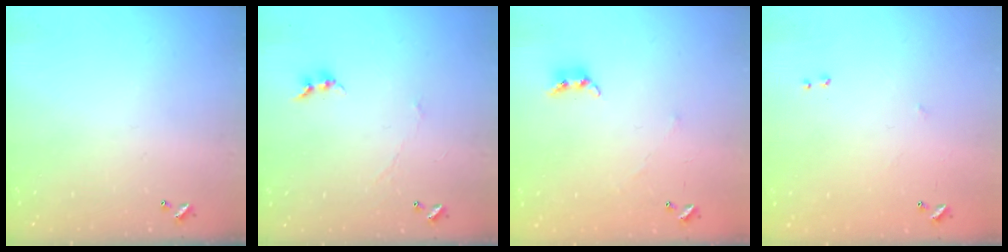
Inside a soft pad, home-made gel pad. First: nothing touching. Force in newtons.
{"total": 0.7, "press": 0.4, "slide": 0.6}
{"total": 4.8, "press": 4.8, "slide": 0.8}
{"total": 6.4, "press": 6.3, "slide": 0.8}